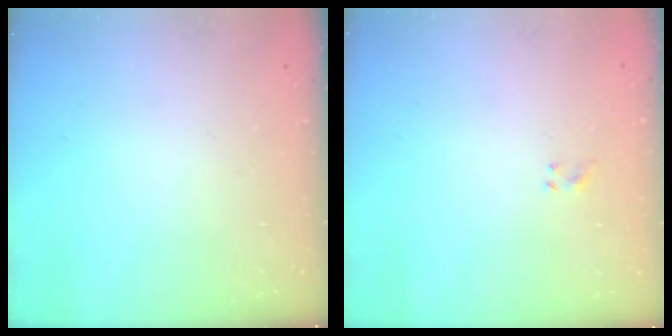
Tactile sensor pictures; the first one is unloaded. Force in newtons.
{"total": 2.9, "press": 2.7, "slide": 1.1}